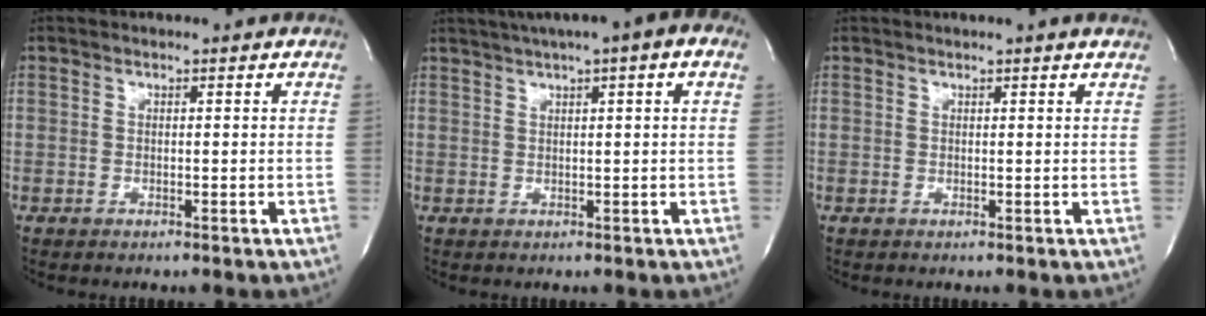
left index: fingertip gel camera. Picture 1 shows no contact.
{"total": 9.2, "force": [5.4, 0.8, 7.4], "torque": [-0.115, 0.038, 0.073]}
{"total": 2.3, "force": [2.0, -0.5, 0.9], "torque": [-0.018, 0.006, 0.022]}